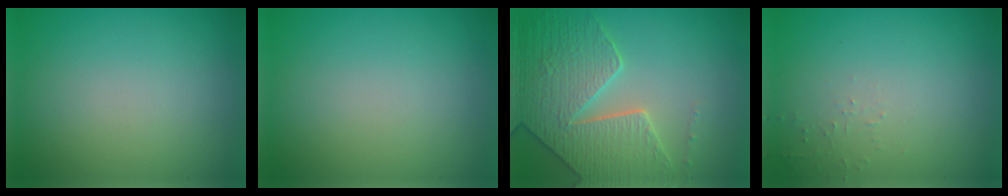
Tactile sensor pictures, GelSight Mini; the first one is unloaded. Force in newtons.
{"total": 0.0}
{"total": 6.3, "press": 5.6, "slide": 3.1}
{"total": 0.8, "press": 0.7, "slide": 0.1}